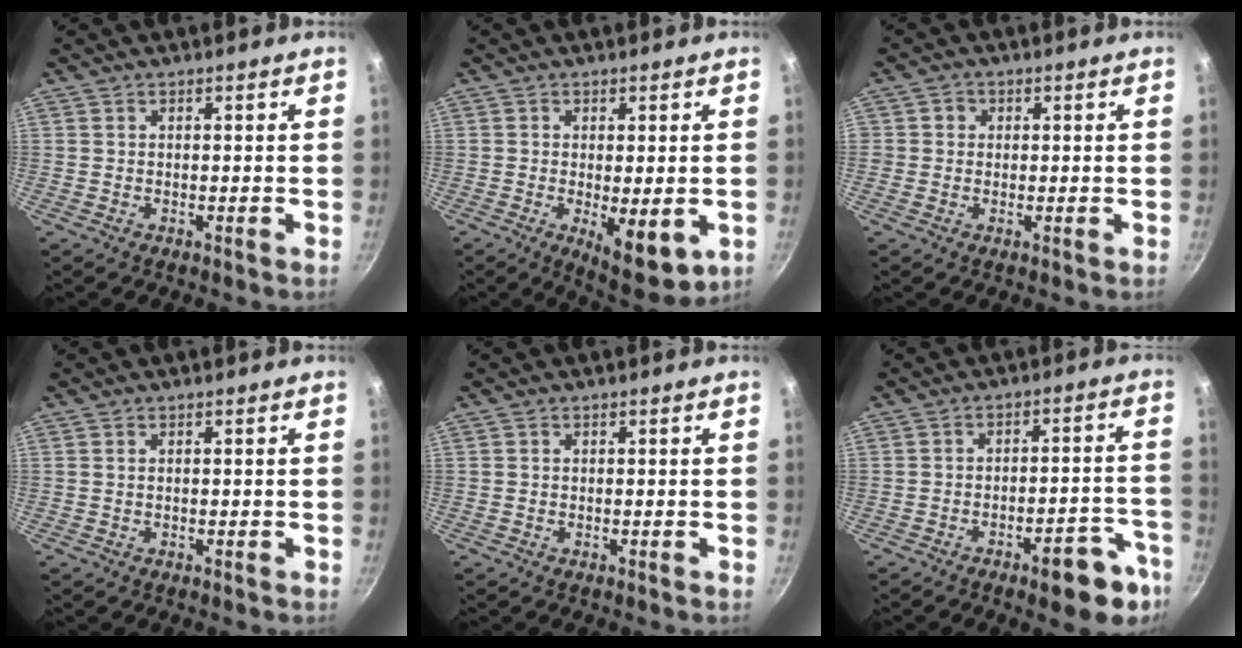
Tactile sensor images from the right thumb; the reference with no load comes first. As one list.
[{"total": 9.8, "force": [-2.6, 3.7, 8.7], "torque": [-0.120, -0.021, -0.030]}, {"total": 2.4, "force": [0.3, 2.3, 0.6], "torque": [0.007, 0.004, 0.002]}, {"total": 0.0}, {"total": 0.0}, {"total": 11.0, "force": [-6.5, 3.3, 8.2], "torque": [-0.089, 0.051, -0.084]}]